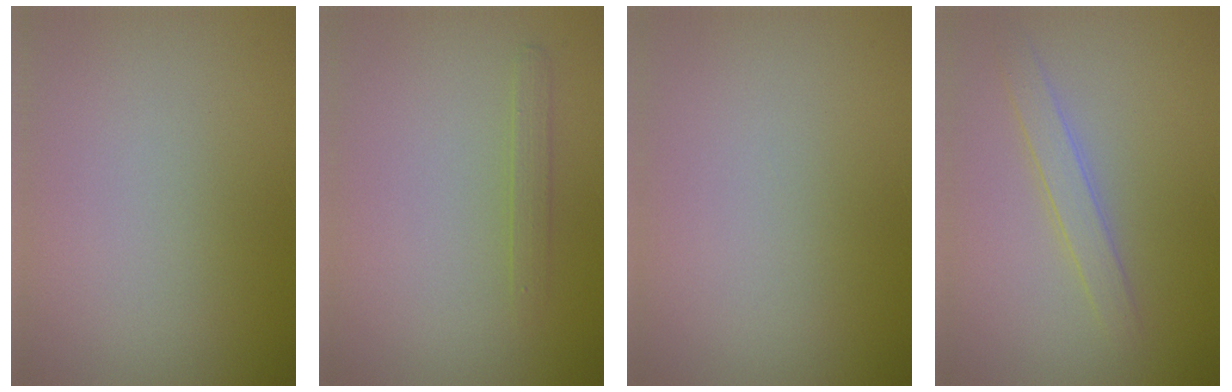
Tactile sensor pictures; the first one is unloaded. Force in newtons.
{"total": 1.1, "press": 1.1, "slide": 0.0}
{"total": 0.0}
{"total": 2.1, "press": 2.1, "slide": 0.1}